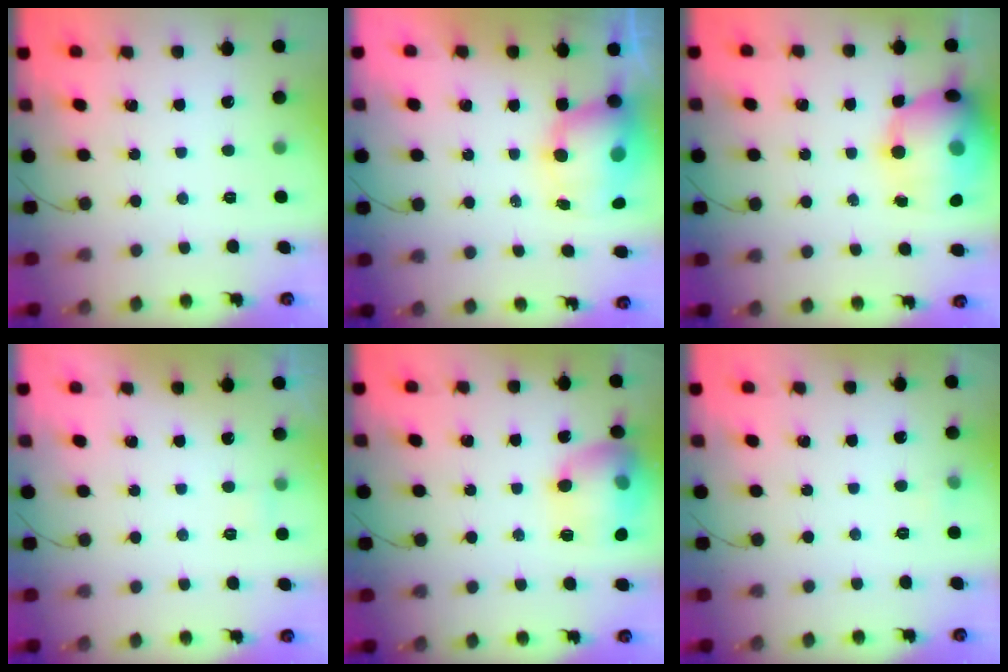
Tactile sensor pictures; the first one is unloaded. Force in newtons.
{"total": 10.0, "press": 9.7, "slide": 2.7}
{"total": 20.2, "press": 18.3, "slide": 8.7}
{"total": 2.1, "press": 2.0, "slide": 0.7}
{"total": 15.6, "press": 15.5, "slide": 1.2}
{"total": 3.7, "press": 3.5, "slide": 1.2}